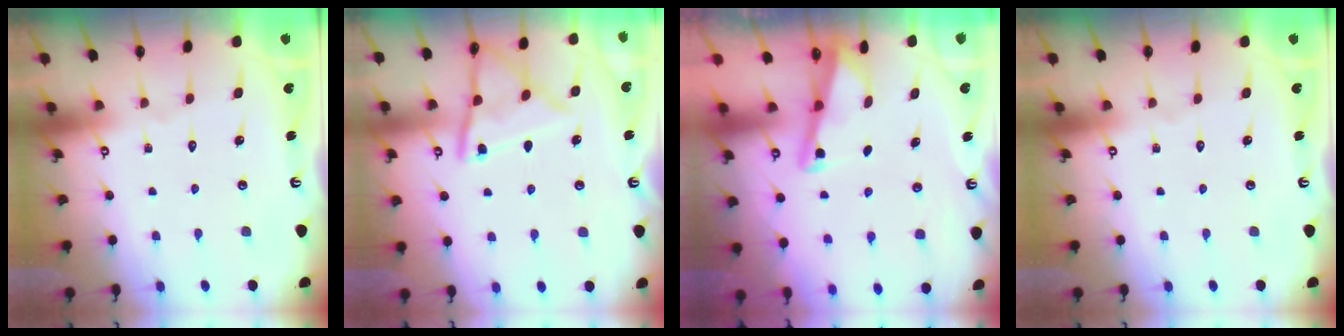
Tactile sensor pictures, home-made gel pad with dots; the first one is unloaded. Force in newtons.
{"total": 12.9, "press": 12.8, "slide": 1.2}
{"total": 2.9, "press": 2.8, "slide": 0.4}
{"total": 0.0}